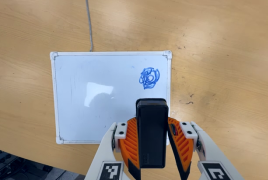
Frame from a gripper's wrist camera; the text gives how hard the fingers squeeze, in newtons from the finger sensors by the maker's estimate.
{"total": 4.4, "left": 3.5, "right": 5.4}